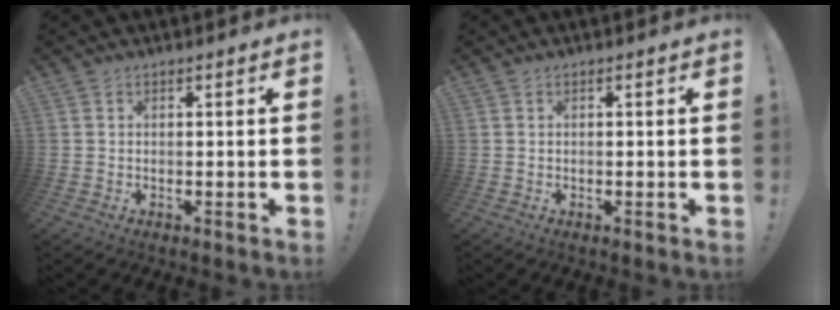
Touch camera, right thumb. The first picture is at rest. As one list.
[{"total": 0.0}]